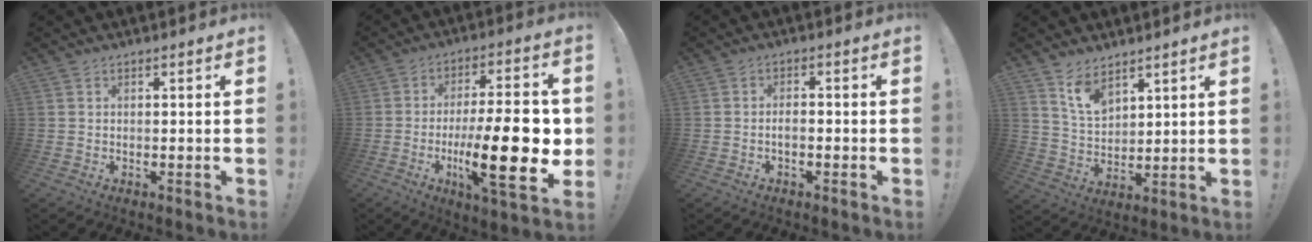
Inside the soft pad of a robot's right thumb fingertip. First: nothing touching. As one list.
[{"total": 22.6, "force": [-3.9, 5.5, 21.6], "torque": [-0.348, -0.005, -0.059]}, {"total": 2.2, "force": [-1.1, 0.5, 1.8], "torque": [-0.032, 0.003, -0.019]}, {"total": 9.0, "force": [6.7, 4.9, 3.6], "torque": [-0.072, -0.039, 0.128]}]